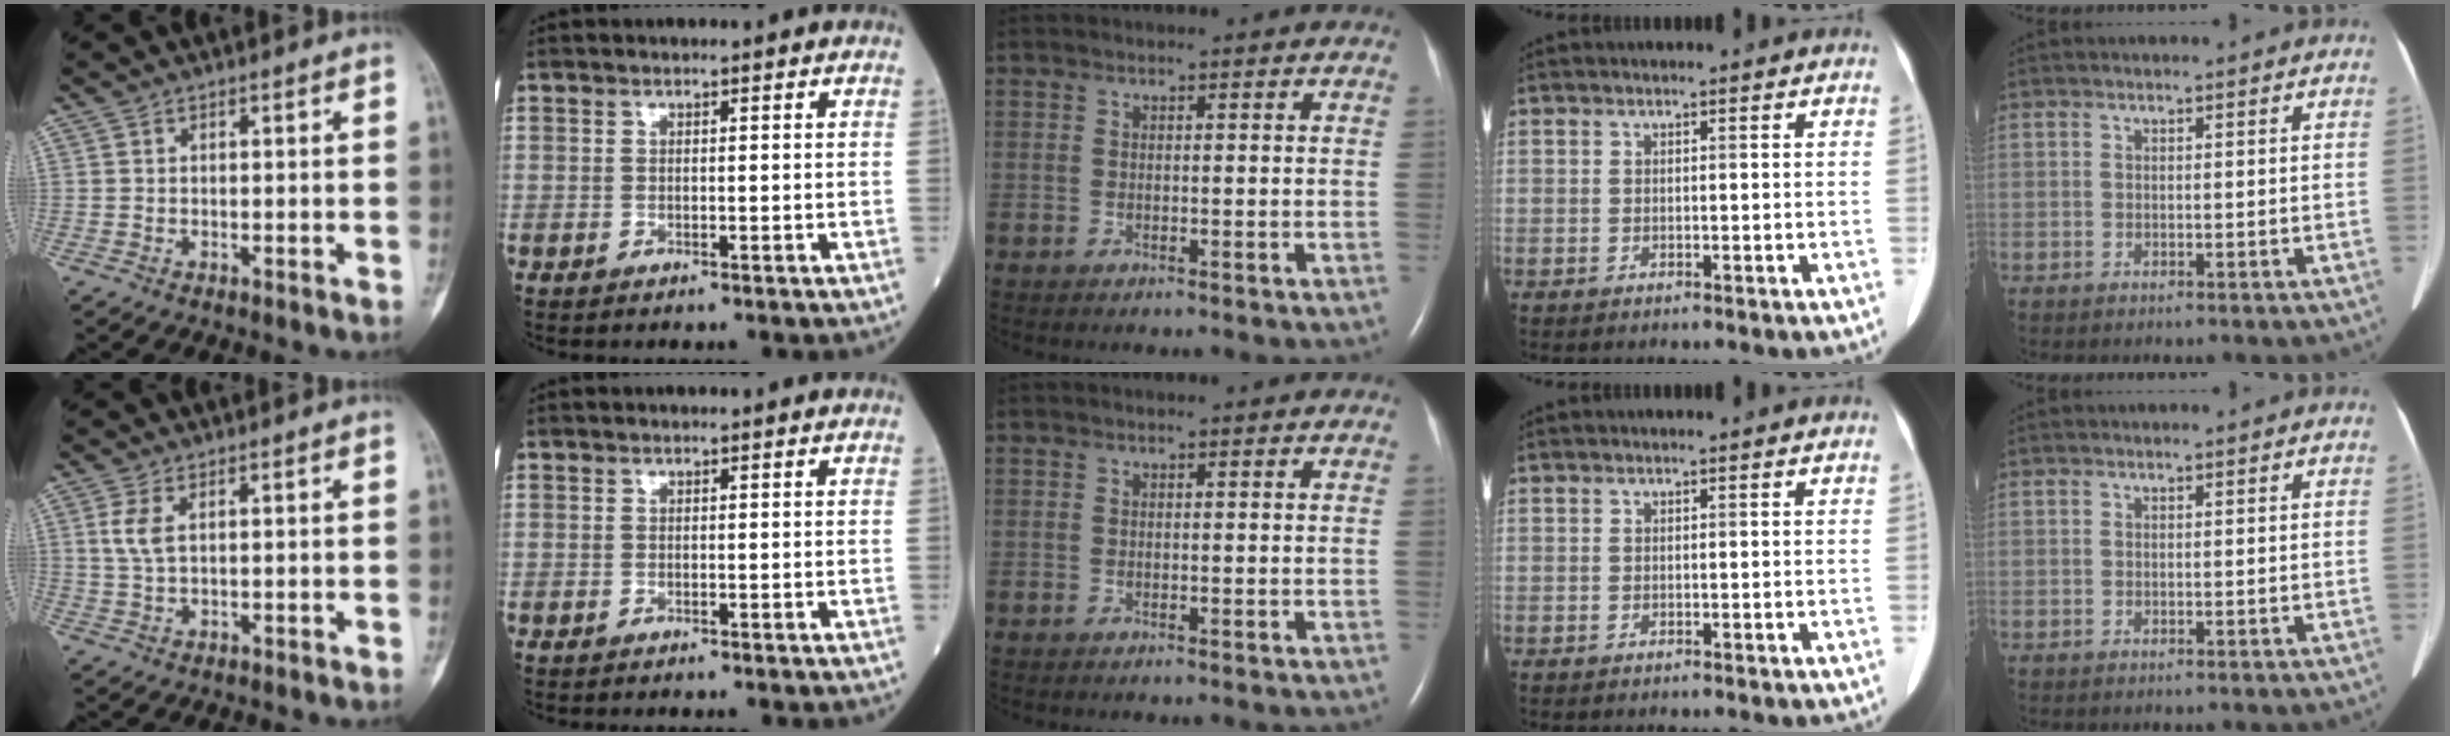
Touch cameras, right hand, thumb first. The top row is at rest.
{"thumb": {"total": 3.7, "force": [1.0, 1.7, 3.1], "torque": [-0.079, 0.004, 0.026]}}